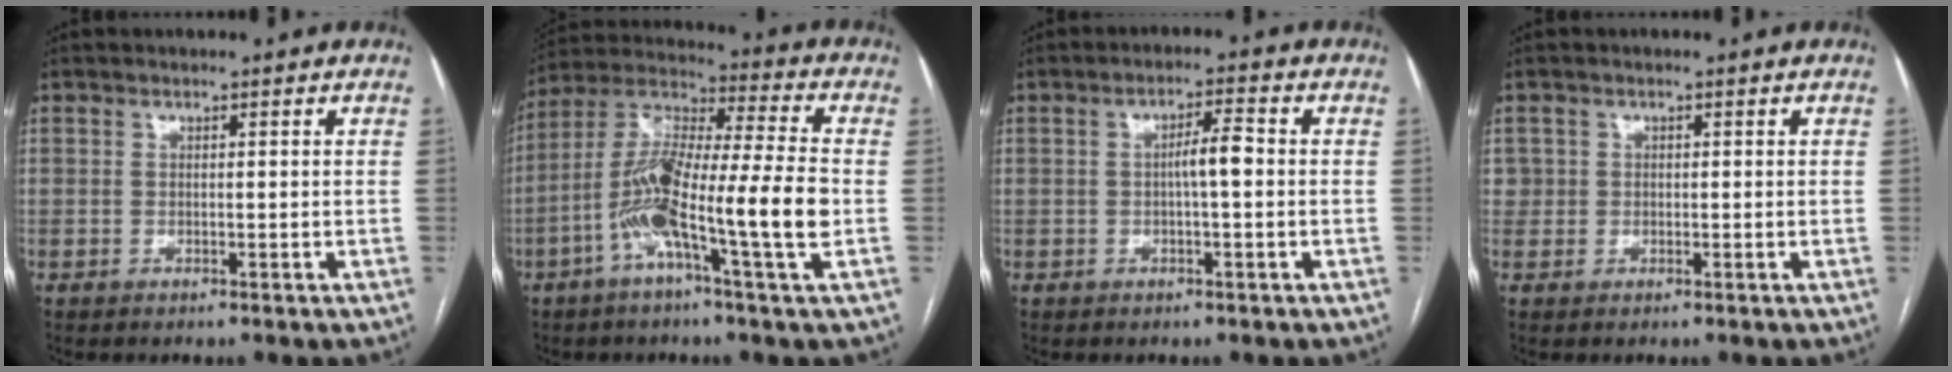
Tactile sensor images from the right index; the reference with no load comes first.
{"total": 16.5, "force": [-4.5, 0.4, 15.9], "torque": [-0.302, 0.007, -0.092]}
{"total": 3.8, "force": [-0.2, 0.5, 3.8], "torque": [-0.066, 0.010, -0.002]}
{"total": 1.7, "force": [0.2, 1.7, 0.1], "torque": [0.011, 0.008, 0.002]}